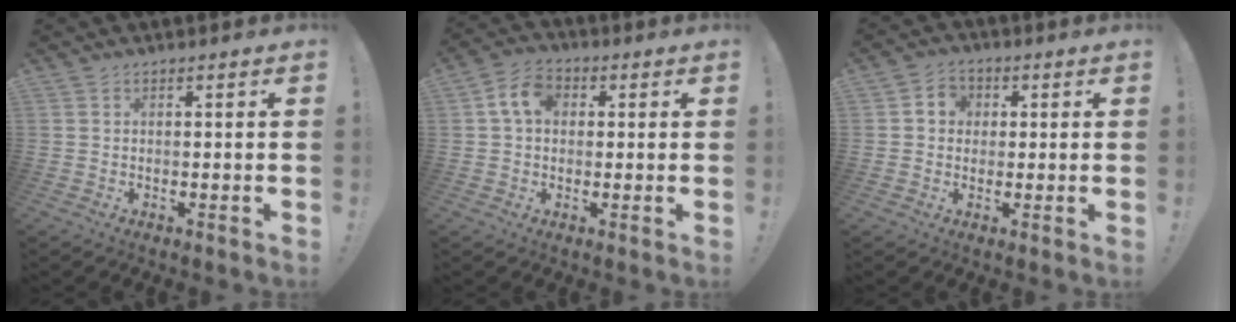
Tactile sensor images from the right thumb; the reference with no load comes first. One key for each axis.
{"total": 8.3, "fx": 1.8, "fy": 6.1, "fz": 5.4, "tx": -0.094, "ty": 0.018, "tz": 0.039}
{"total": 4.9, "fx": 0.4, "fy": 4.5, "fz": 1.9, "tx": -0.032, "ty": 0.010, "tz": 0.010}